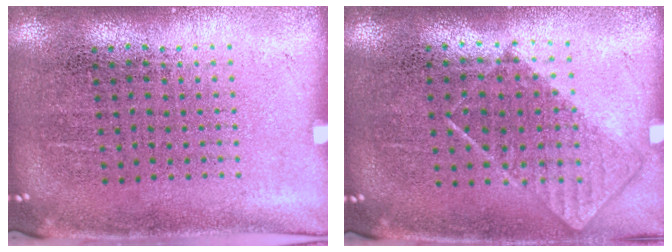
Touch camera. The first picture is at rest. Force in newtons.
{"total": 0.8, "press": 0.6, "slide": 0.5}